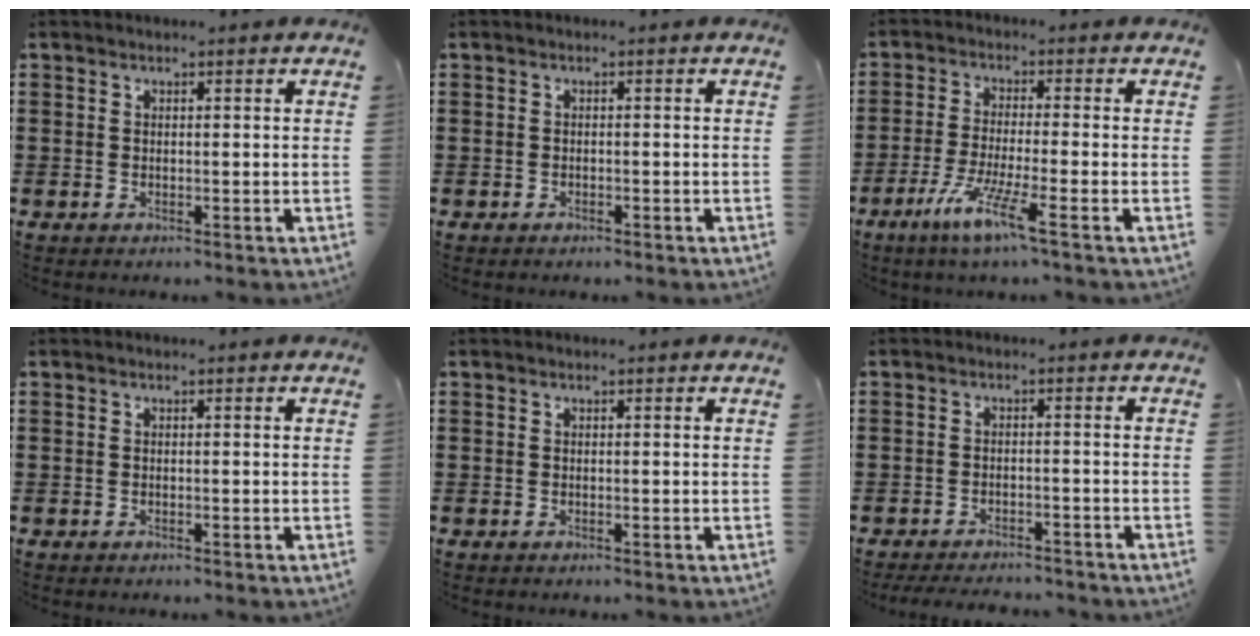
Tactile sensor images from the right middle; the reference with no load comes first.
{"total": 0.6, "force": [-0.5, 0.2, 0.1], "torque": [-0.003, 0.000, -0.010]}
{"total": 6.8, "force": [-4.1, -0.1, 5.3], "torque": [-0.112, -0.017, -0.079]}
{"total": 0.0}
{"total": 0.0}
{"total": 2.7, "force": [-2.7, 0.2, 0.3], "torque": [-0.010, -0.002, -0.055]}